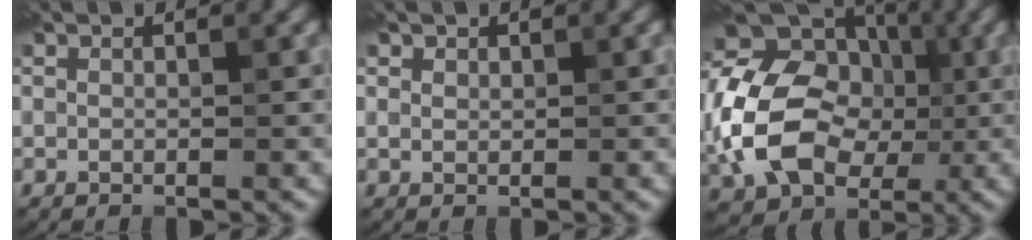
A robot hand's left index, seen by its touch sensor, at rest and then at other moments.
{"total": 1.0, "force": [0.6, 0.7, 0.2], "torque": [-0.008, -0.004, 0.021]}
{"total": 14.6, "force": [-1.9, 11.4, 8.9], "torque": [-0.181, -0.009, -0.052]}